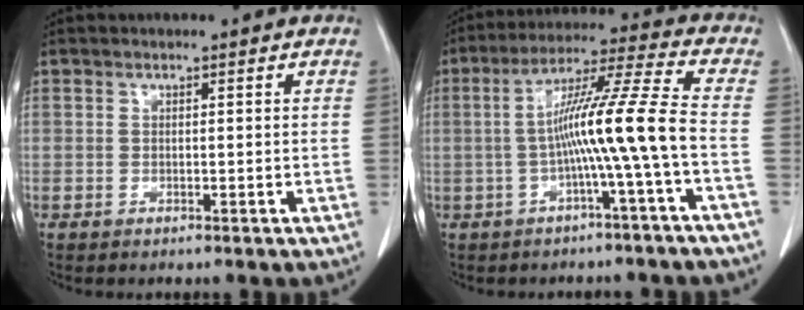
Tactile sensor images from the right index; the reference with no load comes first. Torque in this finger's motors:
{"motor_torque": [1.59, -0.39, 0.74, 0.21]}